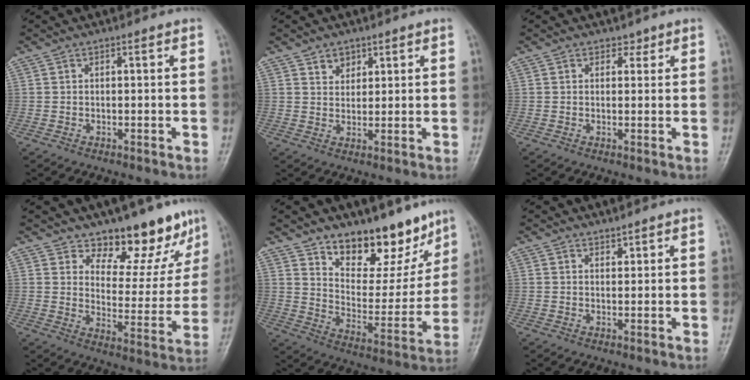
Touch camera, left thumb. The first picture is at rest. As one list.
[{"total": 3.2, "force": [2.1, 2.2, 0.8], "torque": [0.008, -0.014, 0.034]}, {"total": 1.5, "force": [1.0, 1.1, 0.2], "torque": [0.011, -0.005, 0.010]}, {"total": 14.3, "force": [11.1, 6.4, 6.2], "torque": [-0.027, -0.088, 0.156]}, {"total": 16.6, "force": [12.2, 7.9, 8.0], "torque": [-0.051, -0.089, 0.196]}, {"total": 1.3, "force": [1.1, 0.5, 0.3], "torque": [0.006, -0.009, 0.017]}]